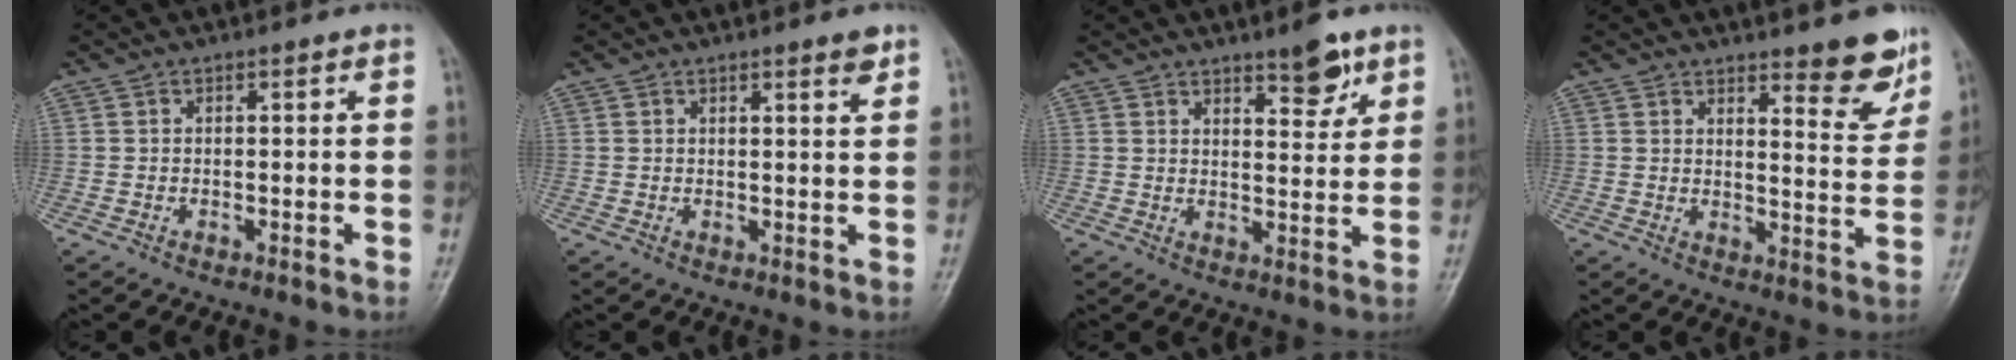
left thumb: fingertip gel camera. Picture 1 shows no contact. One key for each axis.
{"total": 2.5, "fx": 1.8, "fy": 0.3, "fz": 1.7, "tx": -0.020, "ty": -0.012, "tz": 0.024}
{"total": 6.4, "fx": 4.4, "fy": 2.2, "fz": 4.2, "tx": -0.040, "ty": -0.031, "tz": 0.062}
{"total": 8.5, "fx": 6.1, "fy": 2.0, "fz": 5.5, "tx": -0.047, "ty": -0.048, "tz": 0.085}